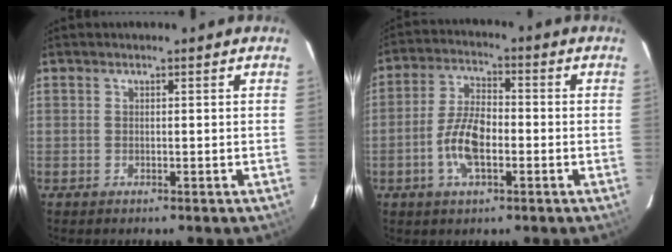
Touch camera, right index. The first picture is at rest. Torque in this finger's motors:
{"motor_torque": [0.34, 0.07, 0.24, 0.05]}